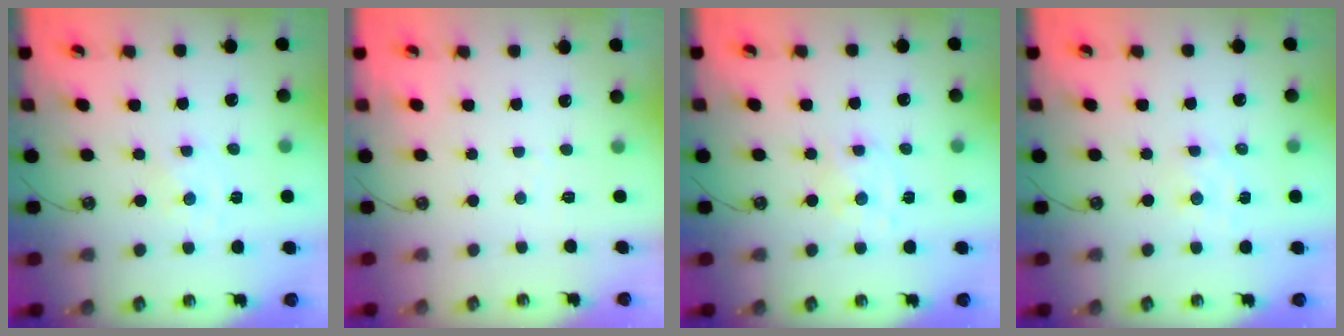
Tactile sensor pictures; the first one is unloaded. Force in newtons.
{"total": 2.6, "press": 2.6, "slide": 0.4}
{"total": 2.1, "press": 2.0, "slide": 0.4}
{"total": 2.0, "press": 2.0, "slide": 0.3}